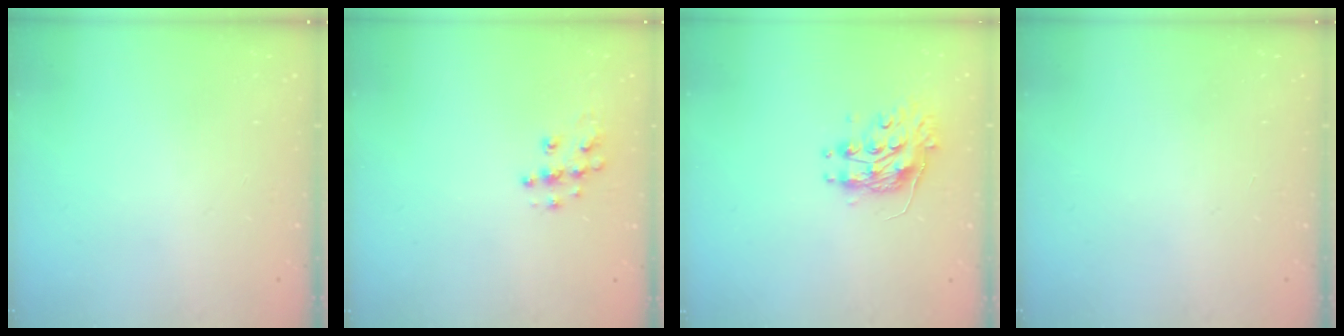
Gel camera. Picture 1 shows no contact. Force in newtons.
{"total": 8.5, "press": 8.5, "slide": 0.4}
{"total": 10.0, "press": 10.0, "slide": 0.0}
{"total": 0.0}